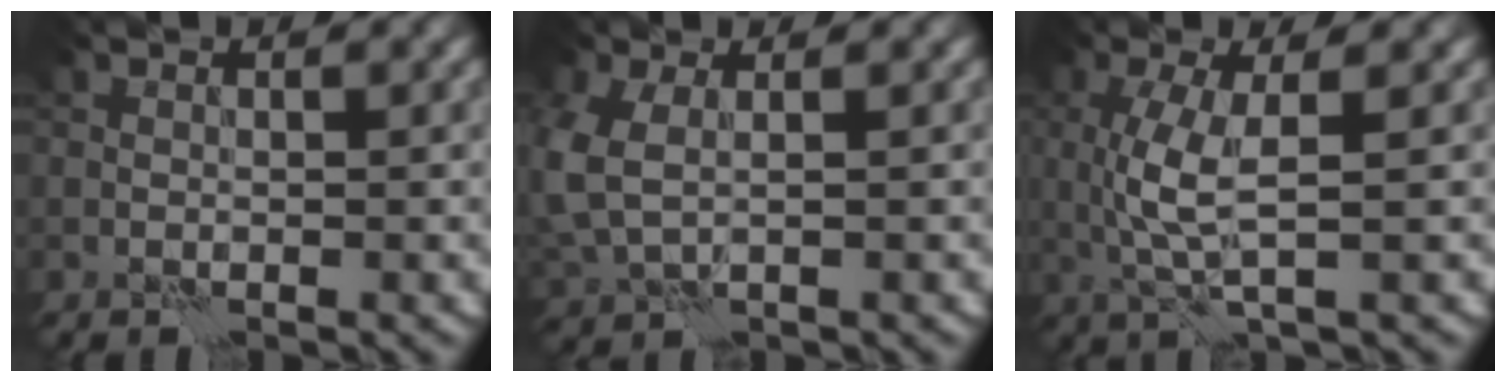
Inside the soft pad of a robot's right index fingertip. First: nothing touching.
{"total": 3.8, "force": [0.4, 2.5, 2.8], "torque": [-0.088, -0.001, 0.012]}
{"total": 4.1, "force": [0.3, 1.1, 3.9], "torque": [-0.092, 0.001, 0.009]}